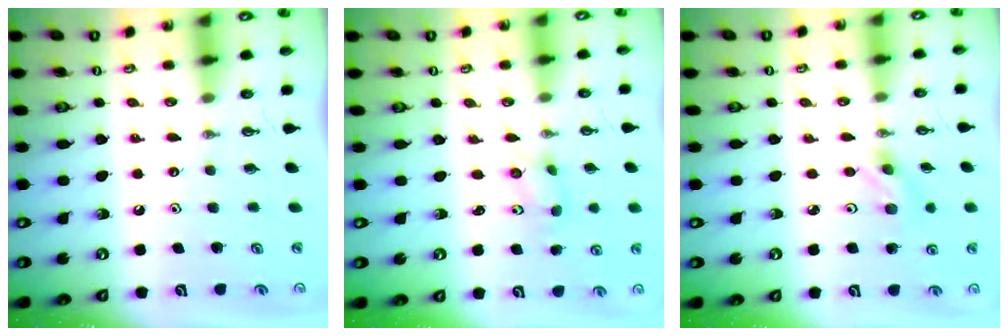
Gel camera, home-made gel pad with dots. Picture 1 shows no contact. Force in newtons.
{"total": 3.4, "press": 3.1, "slide": 1.4}
{"total": 4.1, "press": 3.8, "slide": 1.3}